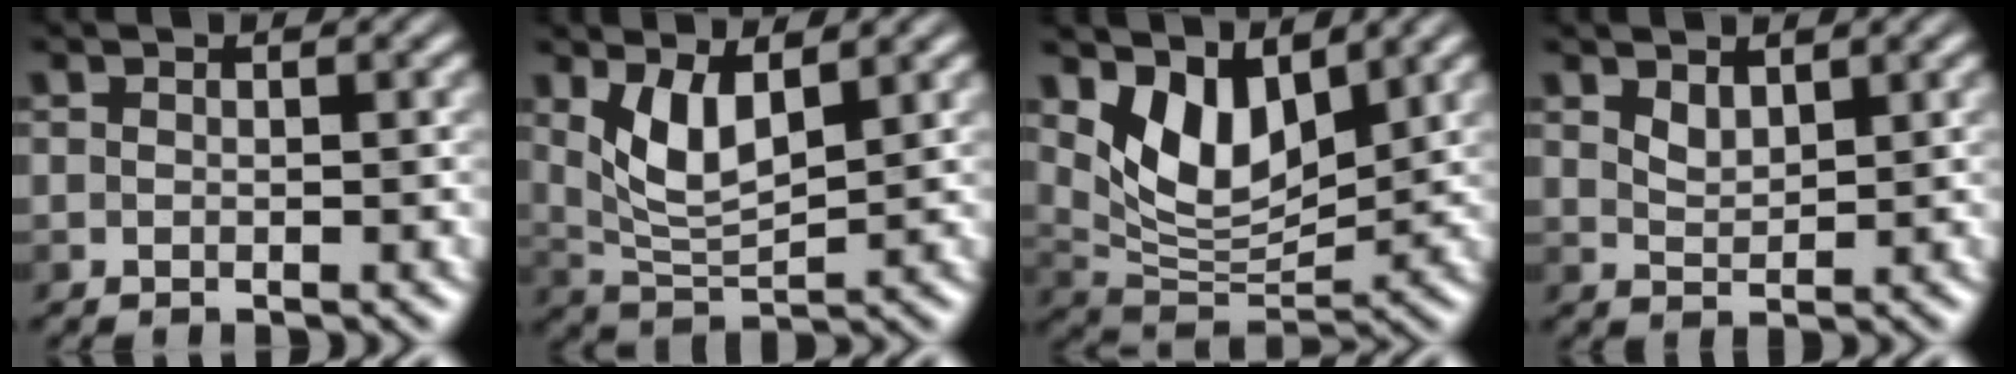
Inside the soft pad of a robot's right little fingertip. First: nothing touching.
{"total": 4.2, "force": [1.3, 1.7, 3.6], "torque": [-0.078, -0.006, 0.030]}
{"total": 5.8, "force": [3.2, 2.8, 3.9], "torque": [-0.081, -0.010, 0.058]}
{"total": 0.9, "force": [0.7, 0.3, 0.5], "torque": [-0.019, -0.005, 0.015]}